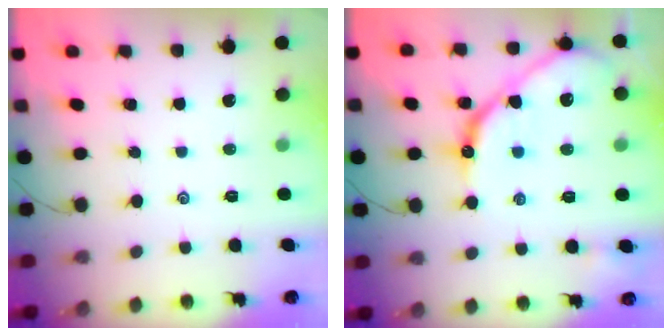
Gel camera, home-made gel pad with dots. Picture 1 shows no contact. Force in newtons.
{"total": 13.5, "press": 13.4, "slide": 1.4}